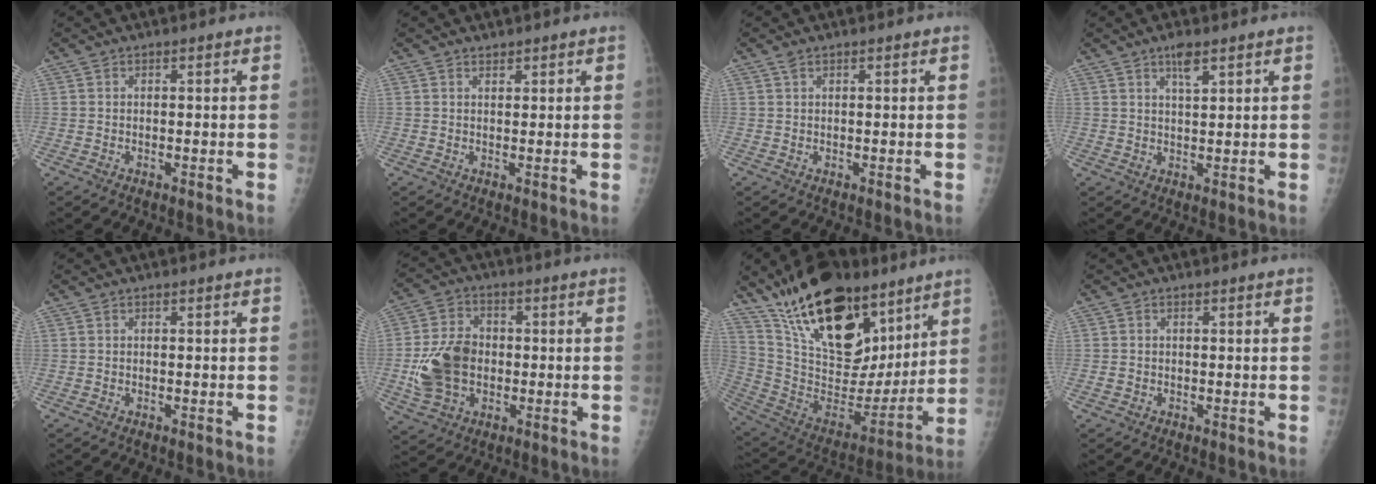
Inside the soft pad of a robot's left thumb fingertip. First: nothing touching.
{"total": 0.9, "force": [0.8, 0.4, 0.2], "torque": [0.003, -0.006, 0.012]}
{"total": 0.8, "force": [0.6, 0.3, 0.5], "torque": [-0.012, 0.008, 0.014]}
{"total": 3.5, "force": [2.2, 0.9, 2.6], "torque": [-0.042, -0.009, 0.040]}
{"total": 0.0}
{"total": 12.2, "force": [-1.3, 9.0, 8.1], "torque": [-0.136, 0.013, -0.019]}
{"total": 29.1, "force": [18.5, 13.8, 17.6], "torque": [-0.262, -0.054, 0.318]}
{"total": 0.8, "force": [-0.3, 0.7, 0.3], "torque": [-0.002, 0.002, -0.005]}